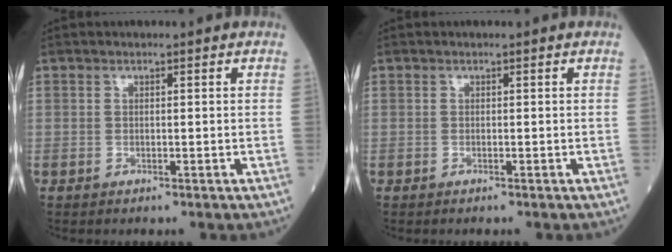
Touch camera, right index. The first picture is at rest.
{"total": 0.0}